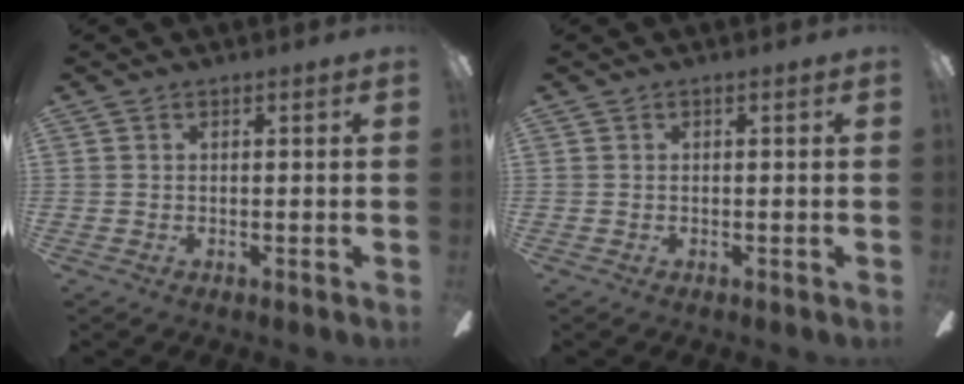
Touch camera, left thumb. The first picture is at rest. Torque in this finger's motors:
{"motor_torque": [0.00, 0.00, 0.03, 0.03, 0.00]}